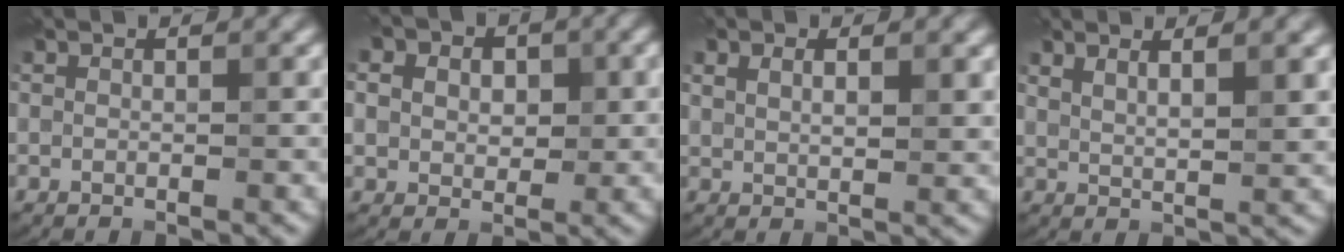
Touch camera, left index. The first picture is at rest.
{"total": 10.3, "force": [4.0, 7.7, 5.6], "torque": [-0.089, 0.033, 0.043]}
{"total": 2.7, "force": [1.2, 1.2, 2.1], "torque": [-0.038, -0.004, 0.026]}
{"total": 3.6, "force": [2.1, 1.0, 2.7], "torque": [-0.029, -0.001, 0.035]}